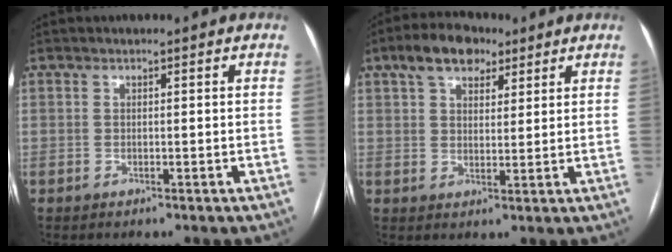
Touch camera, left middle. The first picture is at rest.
{"total": 7.7, "force": [4.8, 4.1, 4.4], "torque": [-0.075, 0.023, 0.082]}